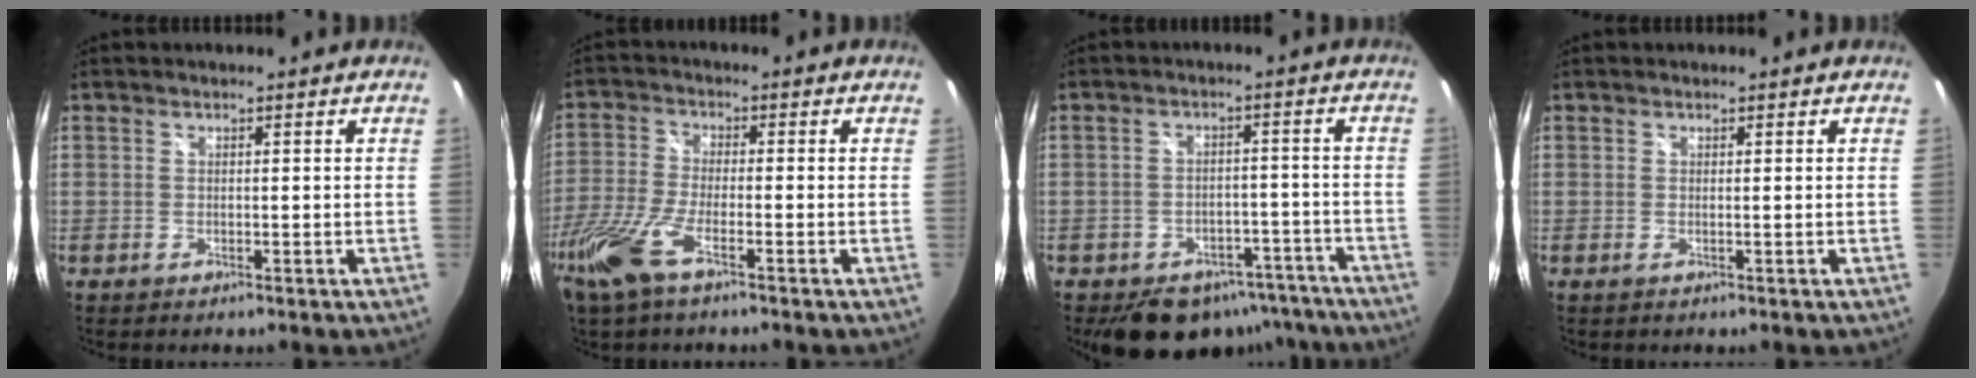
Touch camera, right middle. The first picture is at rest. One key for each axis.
{"total": 10.7, "fx": -6.4, "fy": 2.2, "fz": 8.3, "tx": -0.198, "ty": -0.028, "tz": -0.133}
{"total": 12.7, "fx": -9.3, "fy": 7.4, "fz": 4.3, "tx": -0.083, "ty": 0.022, "tz": -0.097}
{"total": 0.5, "fx": 0.3, "fy": -0.3, "fz": 0.3, "tx": -0.006, "ty": -0.008, "tz": -0.002}